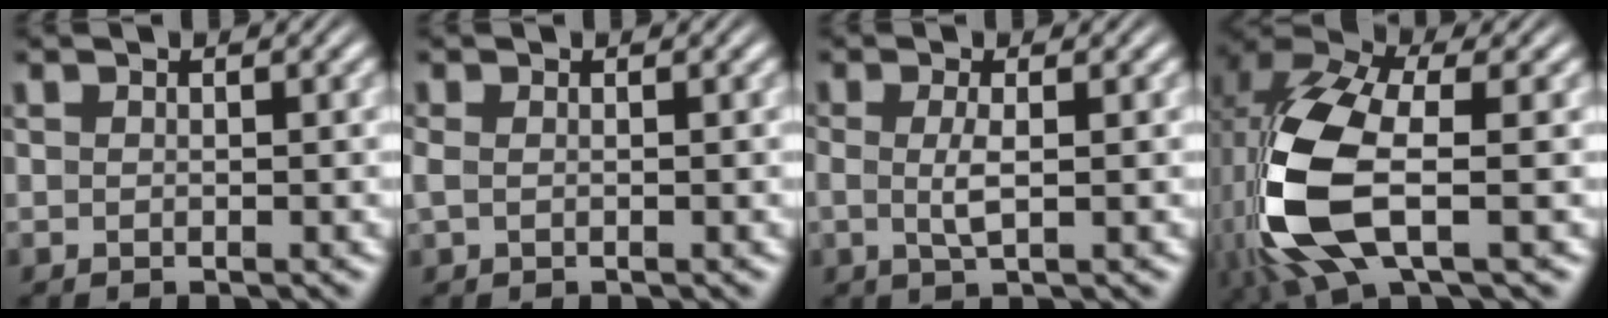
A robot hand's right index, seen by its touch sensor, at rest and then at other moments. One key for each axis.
{"total": 1.0, "fx": -0.2, "fy": 0.6, "fz": 0.8, "tx": -0.029, "ty": -0.010, "tz": 0.004}
{"total": 2.0, "fx": -0.2, "fy": 0.5, "fz": 1.9, "tx": -0.051, "ty": -0.016, "tz": 0.006}
{"total": 11.4, "fx": -0.6, "fy": 6.4, "fz": 9.4, "tx": -0.239, "ty": -0.039, "tz": 0.013}